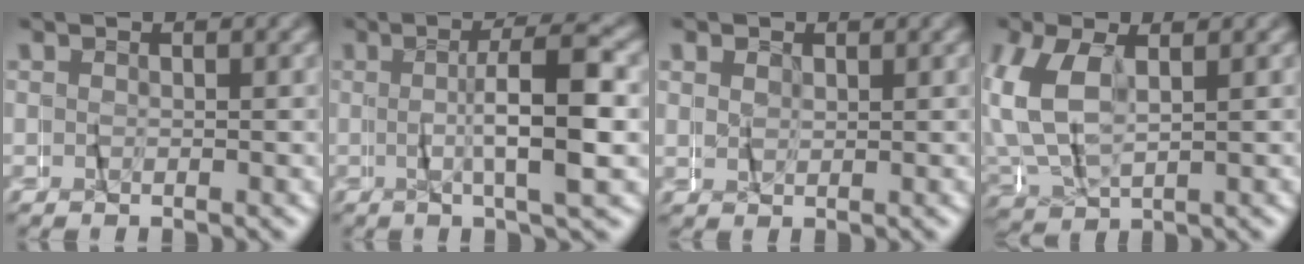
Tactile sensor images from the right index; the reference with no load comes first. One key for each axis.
{"total": 6.0, "fx": 0.0, "fy": -0.1, "fz": 6.0, "tx": -0.087, "ty": 0.014, "tz": -0.004}
{"total": 0.7, "fx": 0.4, "fy": 0.3, "fz": -0.5, "tx": 0.009, "ty": 0.003, "tz": 0.008}
{"total": 5.0, "fx": 1.0, "fy": 3.7, "fz": 3.1, "tx": -0.101, "ty": -0.005, "tz": 0.022}